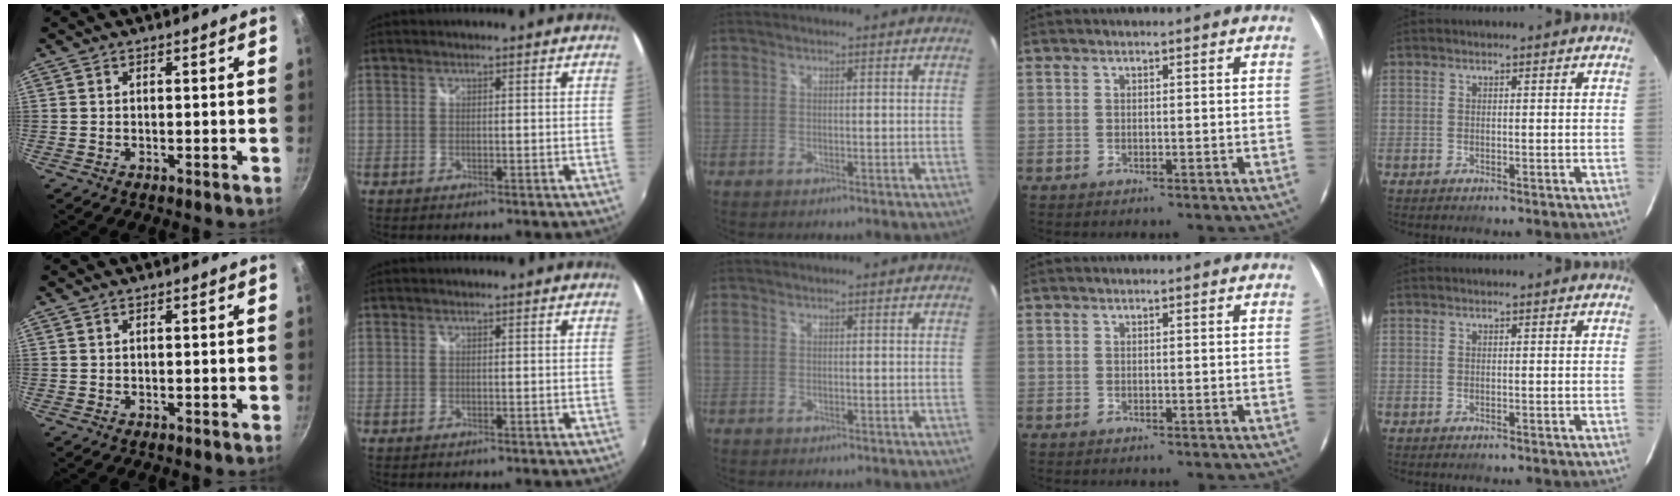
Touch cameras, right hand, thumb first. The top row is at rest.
{}